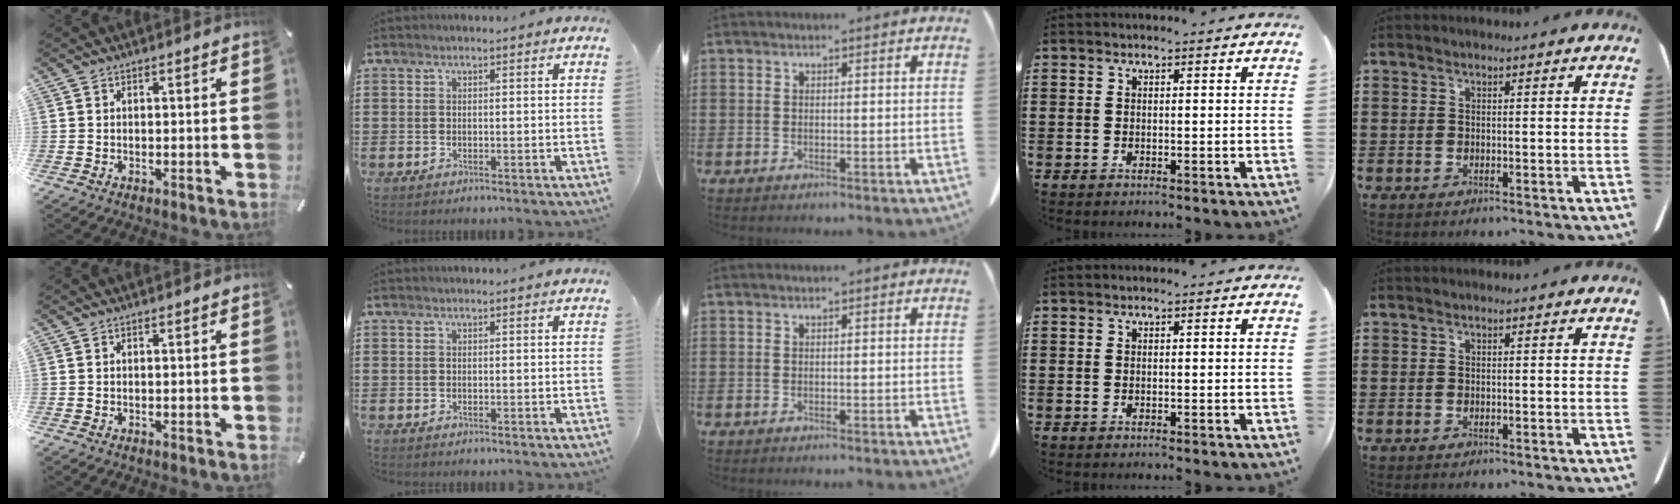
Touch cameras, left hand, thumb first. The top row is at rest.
{}